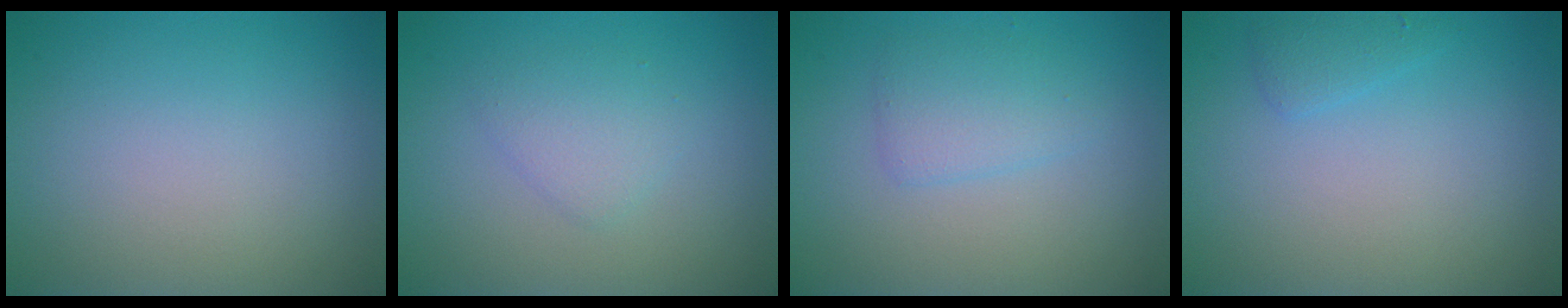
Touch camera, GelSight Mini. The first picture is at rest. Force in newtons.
{"total": 1.9, "press": 1.9, "slide": 0.2}
{"total": 2.2, "press": 2.2, "slide": 0.0}
{"total": 1.2, "press": 1.2, "slide": 0.1}